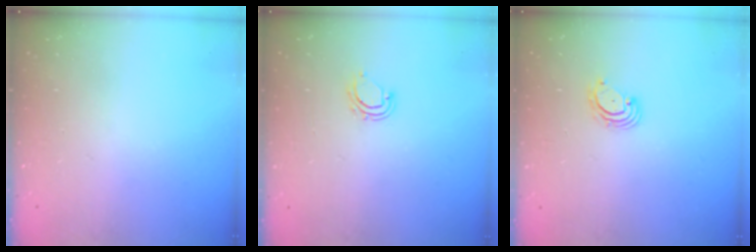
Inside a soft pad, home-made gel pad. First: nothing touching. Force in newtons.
{"total": 5.4, "press": 5.4, "slide": 0.4}
{"total": 3.2, "press": 3.2, "slide": 0.4}